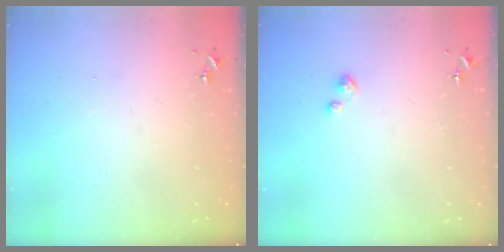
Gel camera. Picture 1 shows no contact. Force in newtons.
{"total": 2.7, "press": 2.7, "slide": 0.3}